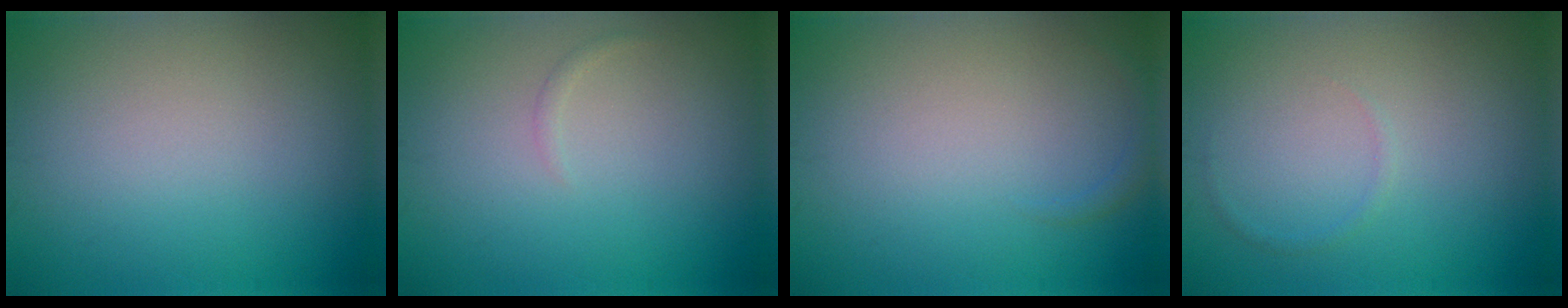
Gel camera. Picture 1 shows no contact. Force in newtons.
{"total": 0.5, "press": 0.5, "slide": 0.0}
{"total": 0.8, "press": 0.8, "slide": 0.0}
{"total": 0.5, "press": 0.5, "slide": 0.0}